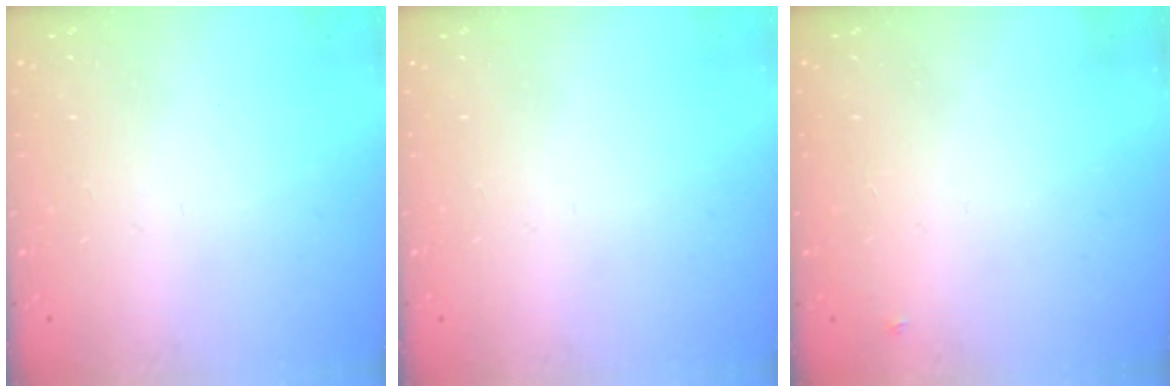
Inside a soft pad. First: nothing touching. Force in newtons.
{"total": 0.0}
{"total": 3.1, "press": 3.1, "slide": 0.3}